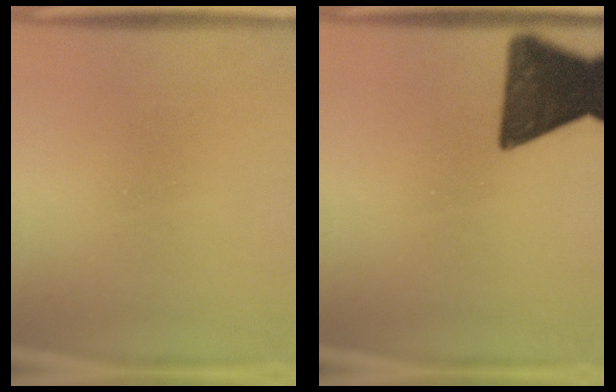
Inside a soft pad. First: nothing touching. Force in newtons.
{"total": 13.8}